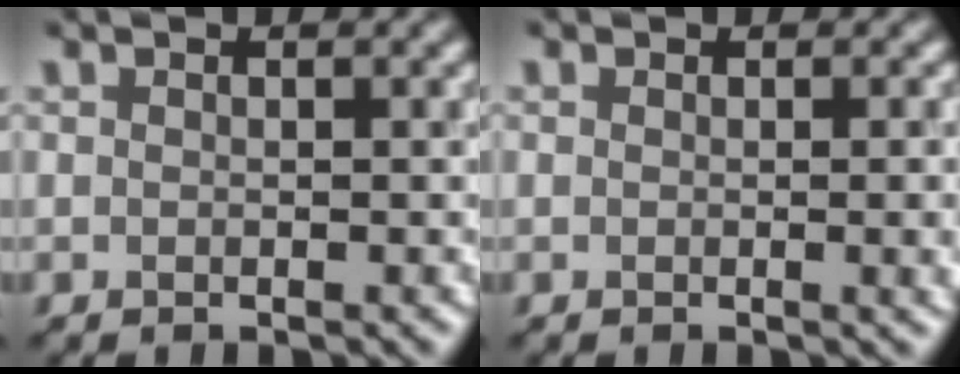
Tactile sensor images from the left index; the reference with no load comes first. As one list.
[{"total": 2.7, "force": [-0.1, 1.0, 2.5], "torque": [-0.018, -0.004, 0.001]}]